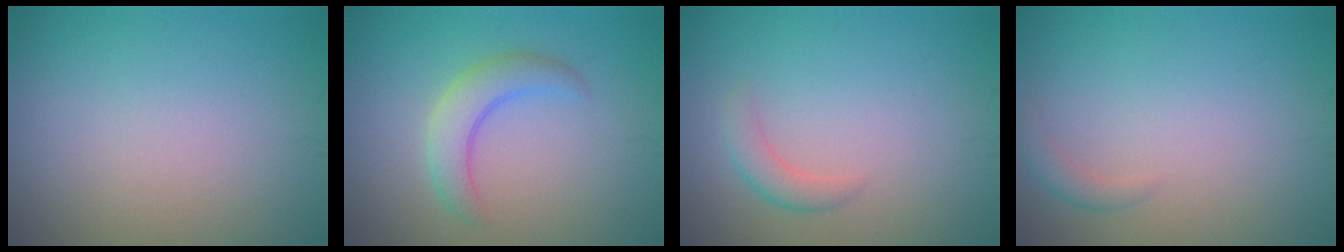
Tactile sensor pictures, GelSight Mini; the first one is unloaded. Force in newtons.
{"total": 3.2, "press": 3.2, "slide": 0.1}
{"total": 1.5, "press": 1.5, "slide": 0.1}
{"total": 1.0, "press": 1.0, "slide": 0.0}